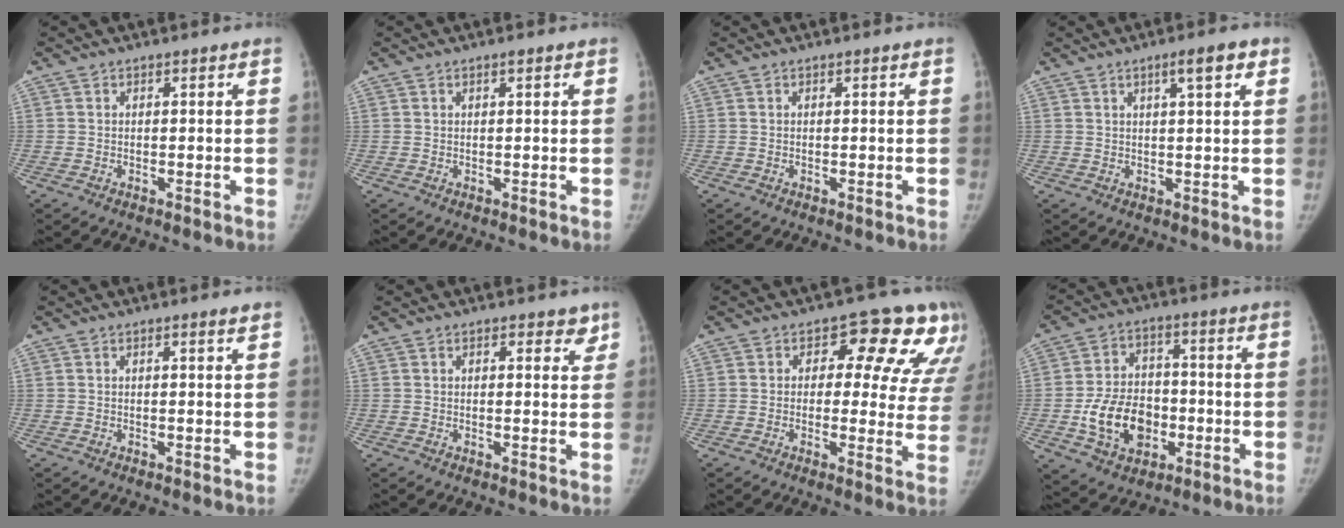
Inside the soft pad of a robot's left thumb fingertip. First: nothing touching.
{"total": 0.5, "force": [0.3, 0.1, 0.4], "torque": [-0.003, 0.001, 0.004]}
{"total": 0.0}
{"total": 4.4, "force": [2.2, 0.7, 3.8], "torque": [-0.051, -0.004, 0.033]}
{"total": 1.0, "force": [0.6, -0.1, 0.8], "torque": [-0.010, -0.003, 0.010]}
{"total": 2.8, "force": [1.9, 1.5, 1.5], "torque": [0.010, -0.008, 0.021]}
{"total": 14.3, "force": [7.1, 8.2, 9.3], "torque": [-0.057, -0.022, 0.065]}
{"total": 13.4, "force": [-3.4, 10.1, 8.1], "torque": [-0.107, 0.017, -0.054]}